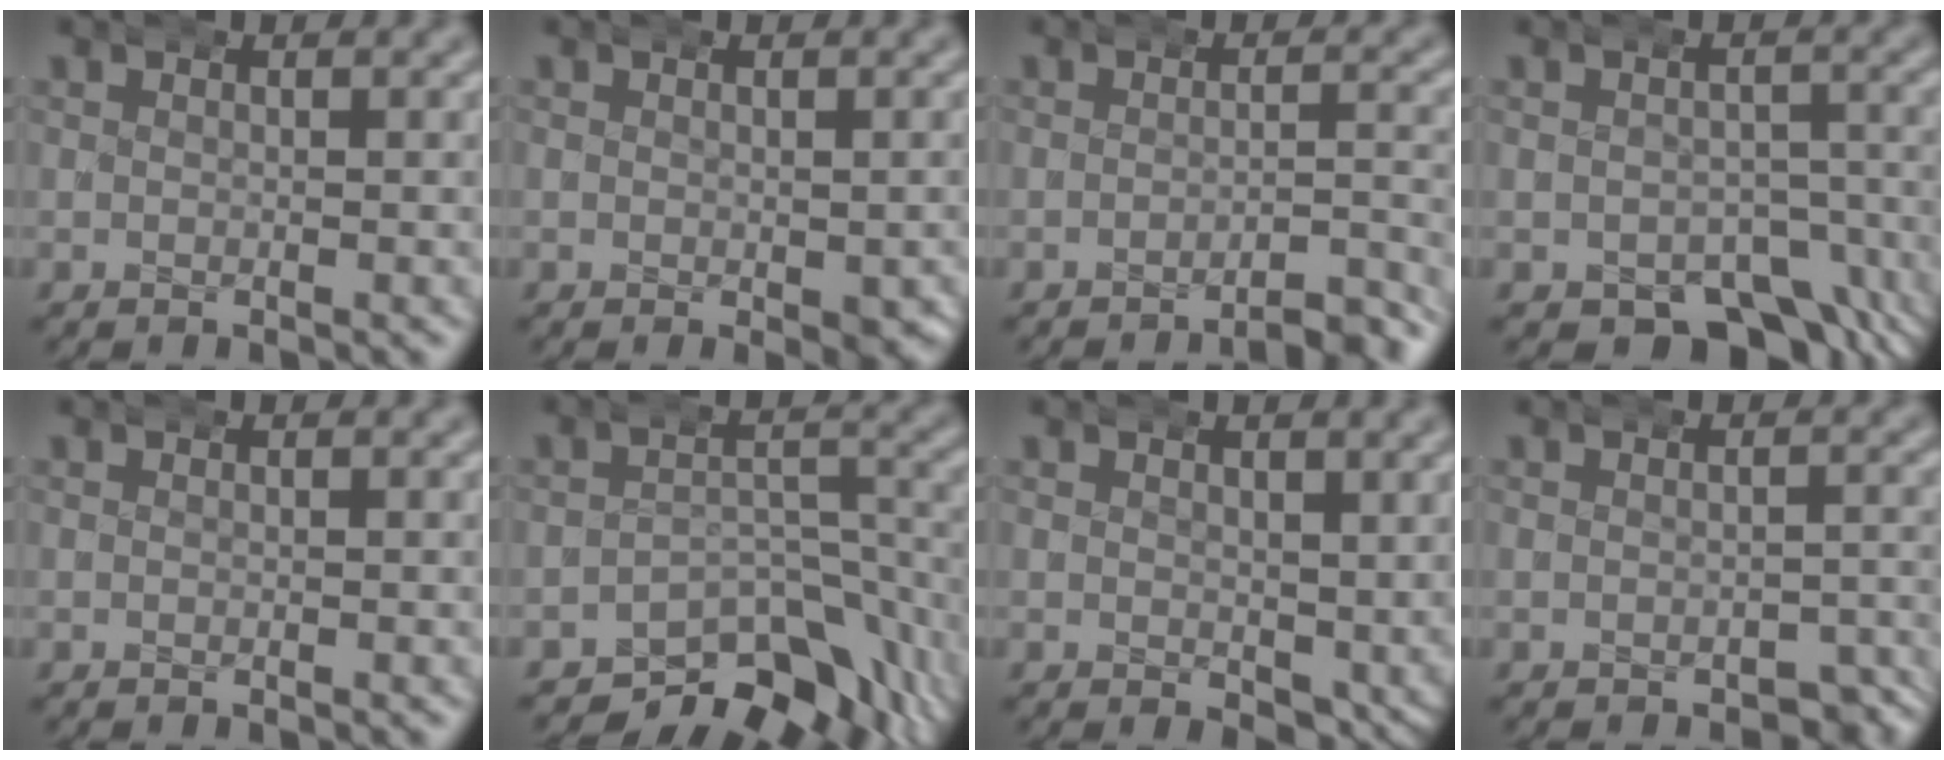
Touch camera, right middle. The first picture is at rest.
{"total": 2.3, "force": [-0.5, 1.2, 1.9], "torque": [-0.022, -0.010, -0.003]}
{"total": 4.0, "force": [-3.6, 0.5, 1.7], "torque": [-0.019, 0.002, -0.063]}
{"total": 7.4, "force": [-5.3, 4.0, 3.1], "torque": [-0.033, -0.021, -0.075]}
{"total": 0.0}
{"total": 10.7, "force": [-7.5, 5.1, 5.6], "torque": [-0.066, -0.022, -0.113]}
{"total": 2.4, "force": [-0.4, 1.3, 1.9], "torque": [-0.027, -0.015, 0.001]}
{"total": 2.7, "force": [-2.1, 1.3, 1.0], "torque": [-0.011, 0.001, -0.036]}